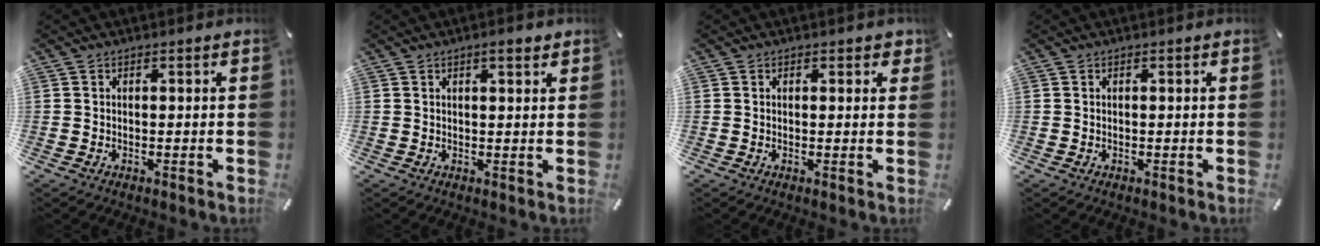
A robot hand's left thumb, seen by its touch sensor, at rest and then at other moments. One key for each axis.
{"total": 2.8, "fx": 1.7, "fy": 0.8, "fz": 2.1, "tx": -0.028, "ty": -0.003, "tz": 0.025}
{"total": 1.3, "fx": 0.7, "fy": 0.8, "fz": 0.7, "tx": 0.000, "ty": -0.002, "tz": 0.008}
{"total": 0.0}